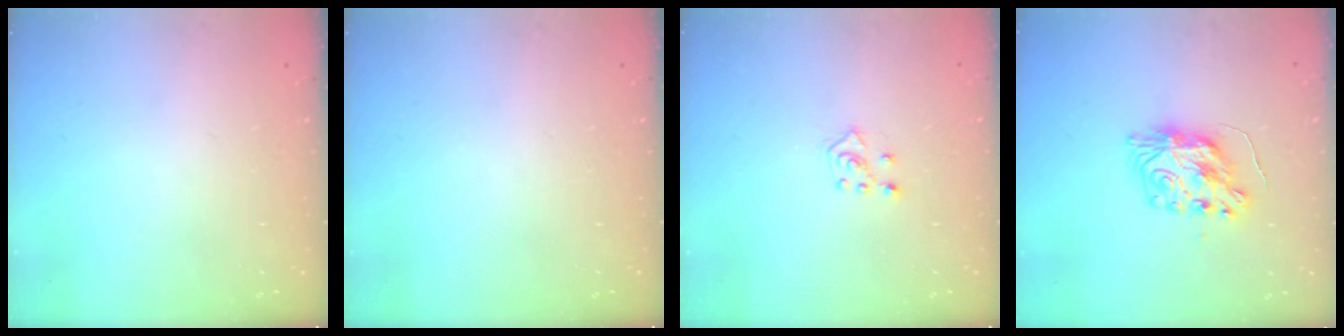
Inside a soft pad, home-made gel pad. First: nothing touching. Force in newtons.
{"total": 0.0}
{"total": 5.0, "press": 4.9, "slide": 0.8}
{"total": 9.4, "press": 9.4, "slide": 0.9}